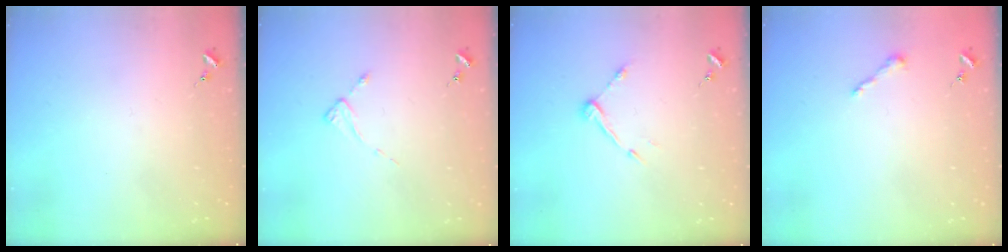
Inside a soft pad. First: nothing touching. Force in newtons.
{"total": 1.9, "press": 1.8, "slide": 0.3}
{"total": 6.9, "press": 6.9, "slide": 0.3}
{"total": 4.3, "press": 4.3, "slide": 0.5}